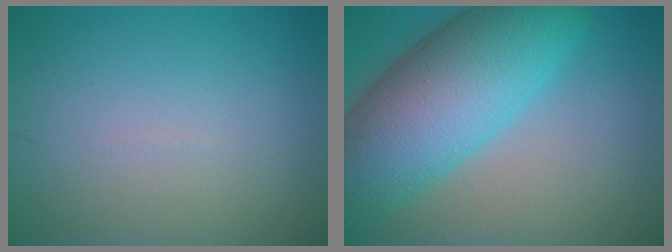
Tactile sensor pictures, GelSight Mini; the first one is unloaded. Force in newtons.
{"total": 12.3, "press": 12.3, "slide": 0.5}